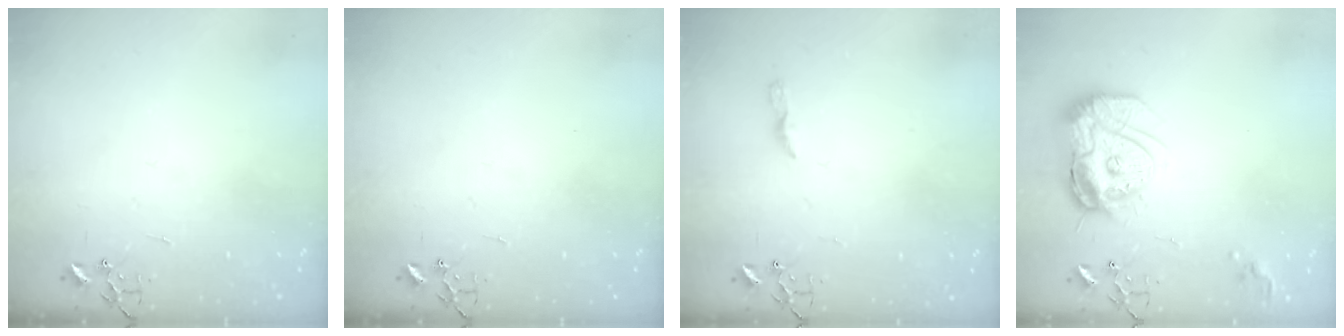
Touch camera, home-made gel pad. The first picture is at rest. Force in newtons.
{"total": 0.0}
{"total": 3.7, "press": 3.7, "slide": 0.4}
{"total": 17.0, "press": 16.9, "slide": 1.4}